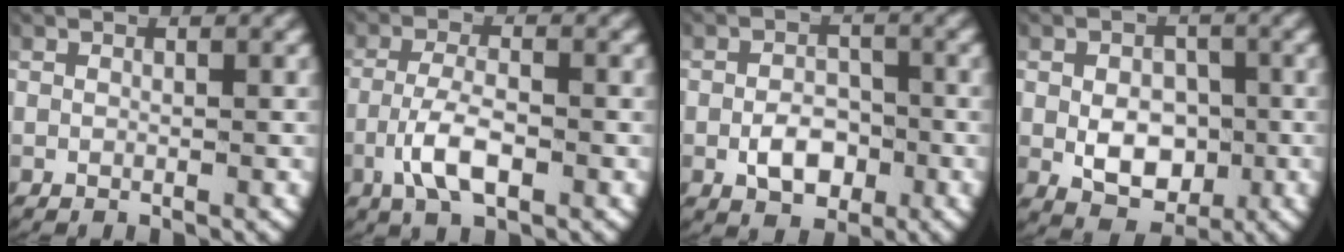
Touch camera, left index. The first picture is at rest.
{"total": 4.3, "force": [-1.8, 1.7, 3.6], "torque": [-0.078, -0.014, -0.027]}
{"total": 3.7, "force": [-1.3, 2.6, 2.3], "torque": [-0.035, -0.011, -0.017]}
{"total": 5.2, "force": [-0.9, 3.9, 3.2], "torque": [-0.052, -0.028, -0.002]}